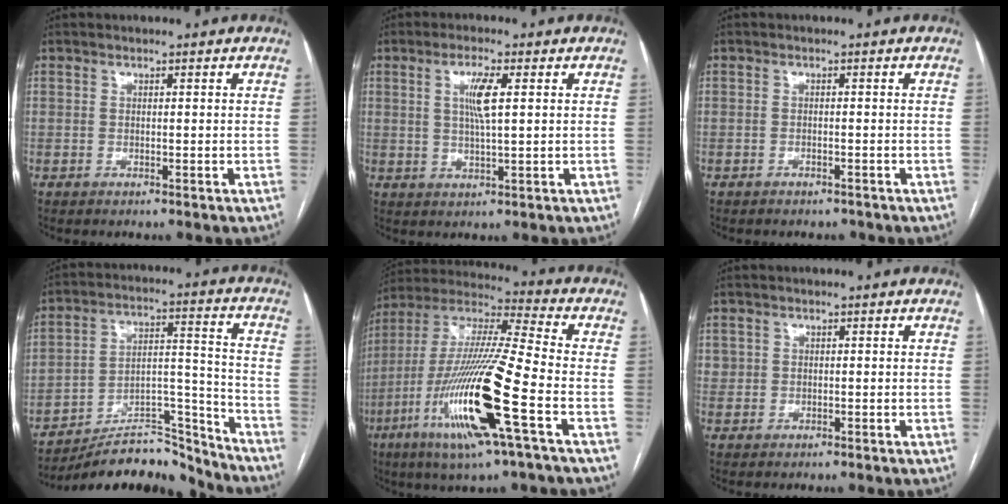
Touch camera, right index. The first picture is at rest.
{"total": 4.9, "force": [1.3, 0.4, 4.7], "torque": [-0.091, -0.001, 0.025]}
{"total": 2.2, "force": [-1.9, 0.9, 0.3], "torque": [-0.007, 0.000, -0.022]}
{"total": 16.4, "force": [-15.7, 3.2, 3.3], "torque": [-0.045, 0.049, -0.249]}
{"total": 21.0, "force": [-7.7, 0.8, 19.6], "torque": [-0.415, -0.029, -0.150]}
{"total": 1.1, "force": [0.3, 1.1, 0.1], "torque": [0.009, 0.006, 0.003]}